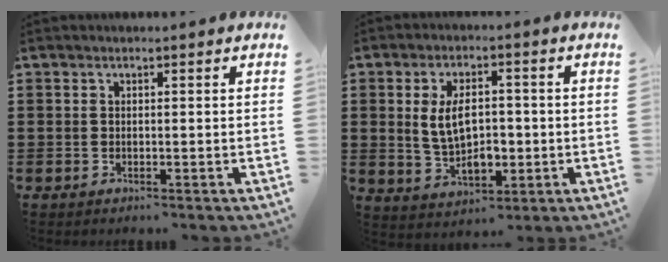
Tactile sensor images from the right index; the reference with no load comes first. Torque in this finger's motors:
{"motor_torque": [1.66, 0.48, 0.45, 0.15]}